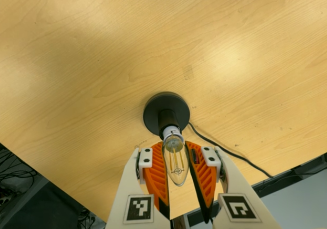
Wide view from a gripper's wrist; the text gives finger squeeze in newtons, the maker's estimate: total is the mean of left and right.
{"total": 14.1, "left": 13.4, "right": 14.7}